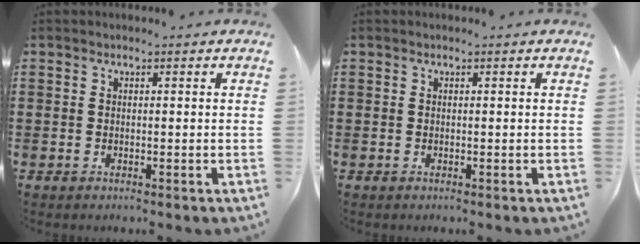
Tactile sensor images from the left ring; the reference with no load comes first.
{"total": 0.0}